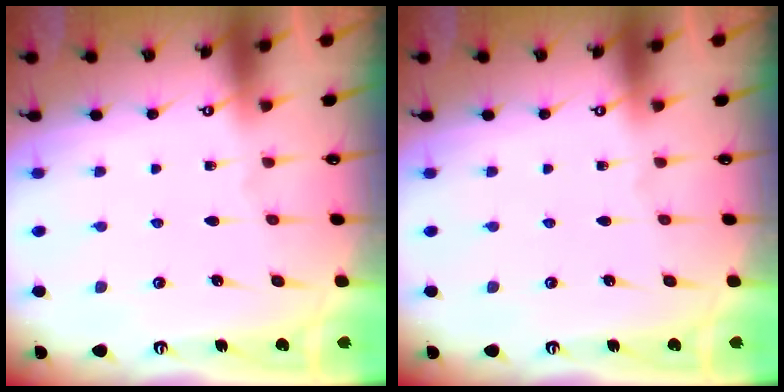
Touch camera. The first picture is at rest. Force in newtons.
{"total": 0.0}